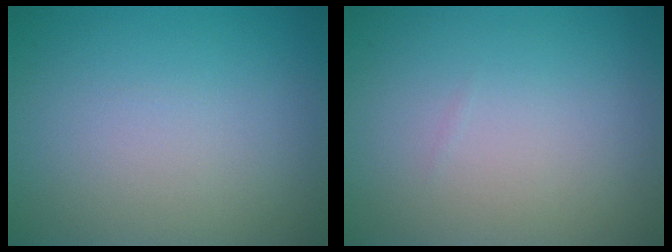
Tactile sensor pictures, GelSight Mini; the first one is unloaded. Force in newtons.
{"total": 0.0}